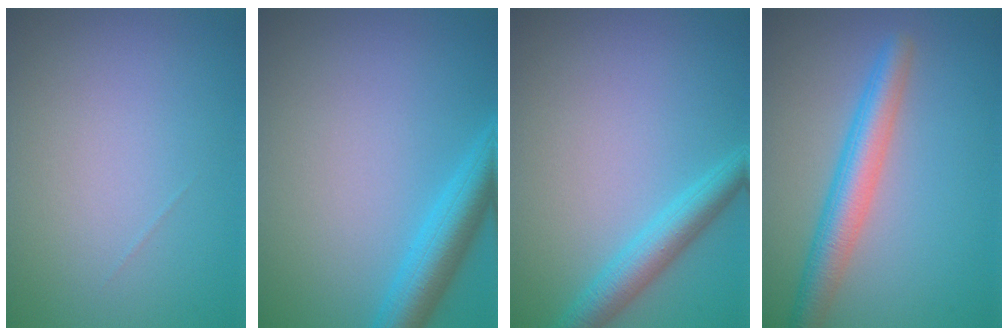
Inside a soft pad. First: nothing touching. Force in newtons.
{"total": 4.5, "press": 4.5, "slide": 0.3}
{"total": 3.4, "press": 3.4, "slide": 0.2}
{"total": 4.5, "press": 4.5, "slide": 0.2}